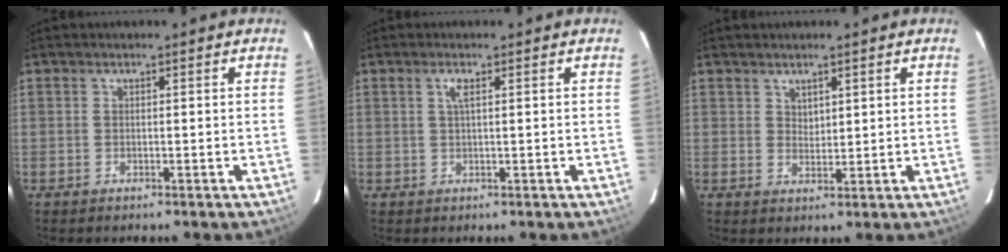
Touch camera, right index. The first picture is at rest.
{"total": 1.5, "force": [0.6, 0.1, 1.4], "torque": [-0.029, 0.002, 0.011]}
{"total": 2.2, "force": [1.8, 1.1, 0.7], "torque": [-0.008, 0.000, 0.033]}